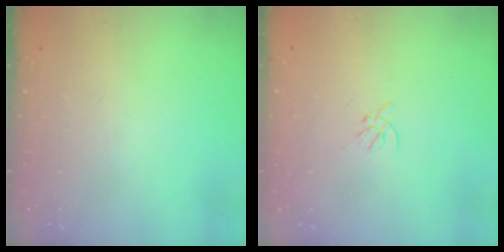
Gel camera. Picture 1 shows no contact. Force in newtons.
{"total": 1.2, "press": 1.1, "slide": 0.5}